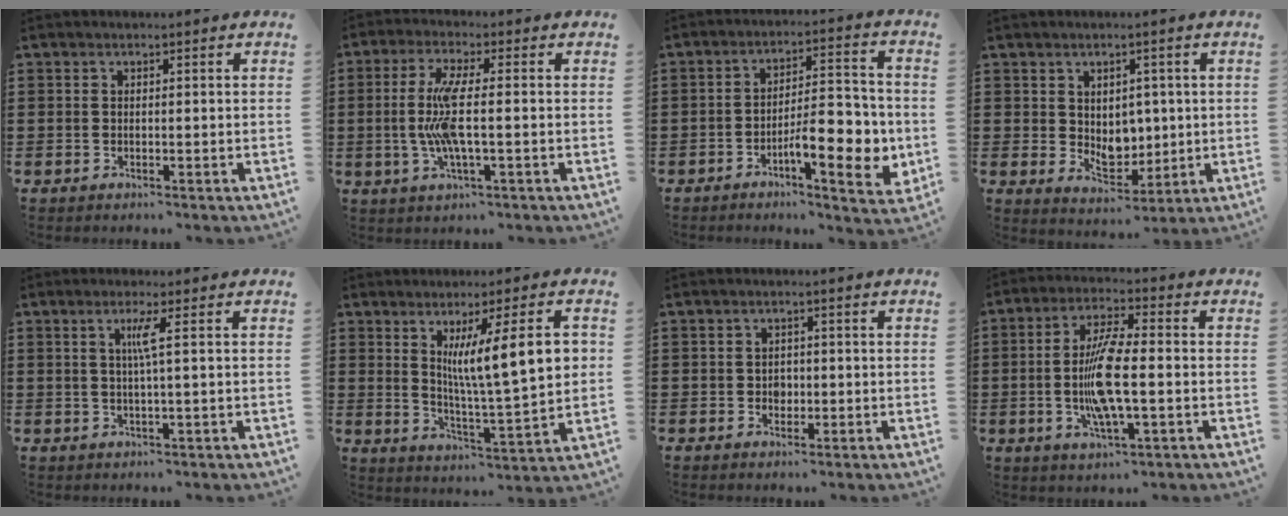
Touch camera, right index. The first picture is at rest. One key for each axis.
{"total": 7.5, "fx": -0.8, "fy": 1.1, "fz": 7.4, "tx": -0.174, "ty": -0.021, "tz": -0.026}
{"total": 10.3, "fx": -3.5, "fy": 3.5, "fz": 9.0, "tx": -0.127, "ty": -0.003, "tz": -0.060}
{"total": 5.0, "fx": 1.1, "fy": 4.3, "fz": 2.4, "tx": -0.038, "ty": 0.001, "tz": 0.015}
{"total": 3.0, "fx": 0.5, "fy": -0.6, "fz": 2.9, "tx": -0.057, "ty": -0.004, "tz": 0.004}
{"total": 11.3, "fx": 3.6, "fy": 1.6, "fz": 10.6, "tx": -0.180, "ty": -0.007, "tz": 0.053}
{"total": 1.4, "fx": -0.2, "fy": 1.2, "fz": 0.7, "tx": -0.016, "ty": 0.004, "tz": -0.005}
{"total": 9.2, "fx": -1.3, "fy": 1.9, "fz": 8.9, "tx": -0.188, "ty": -0.012, "tz": -0.031}